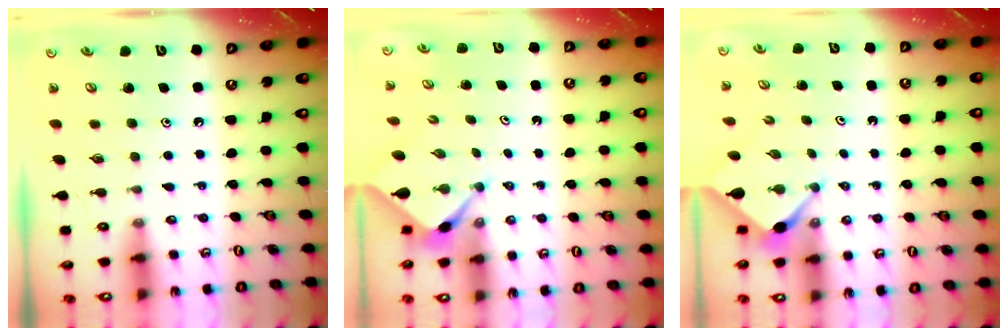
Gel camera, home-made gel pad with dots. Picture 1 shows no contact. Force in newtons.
{"total": 2.3, "press": 2.3, "slide": 0.3}
{"total": 2.9, "press": 2.9, "slide": 0.3}